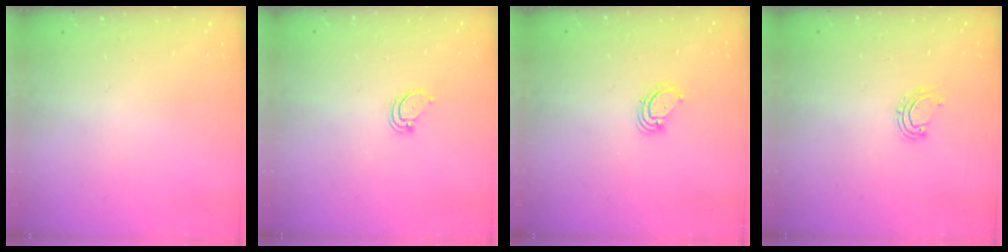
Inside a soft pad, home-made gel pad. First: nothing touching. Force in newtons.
{"total": 2.7, "press": 2.7, "slide": 0.2}
{"total": 3.1, "press": 3.1, "slide": 0.2}
{"total": 3.9, "press": 3.9, "slide": 0.2}